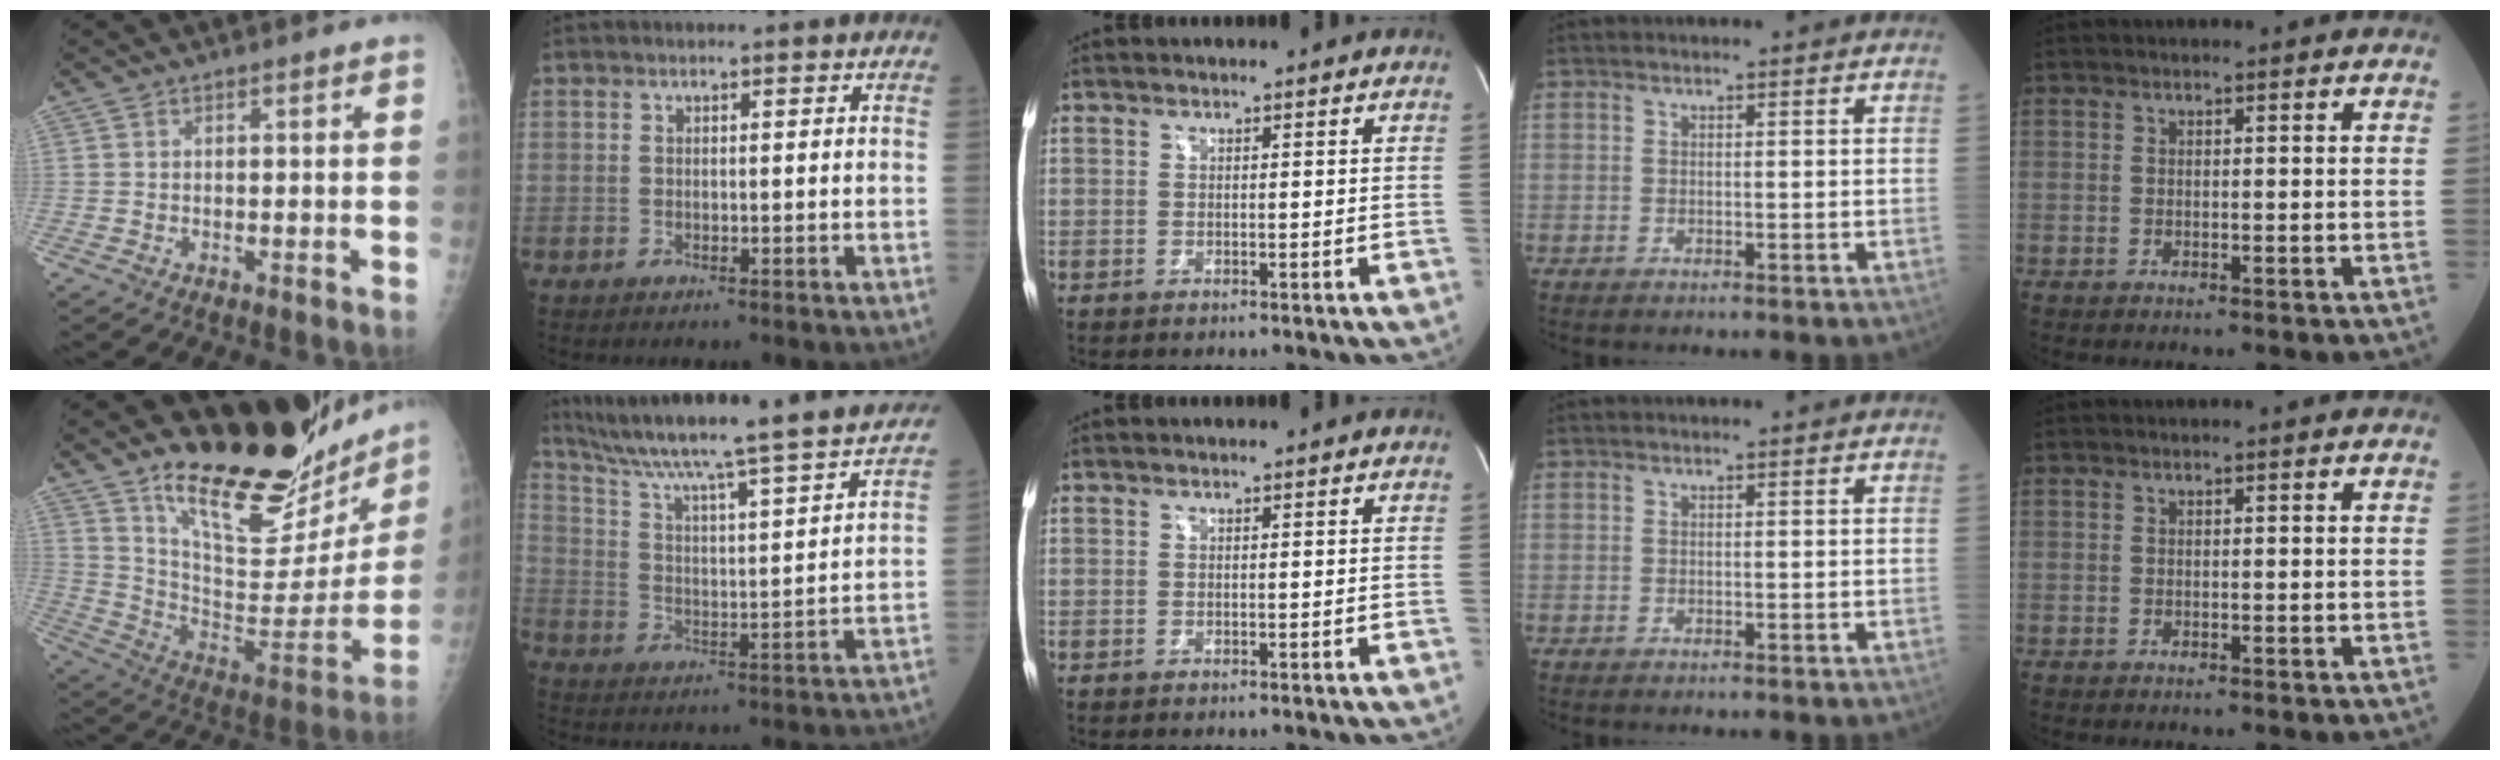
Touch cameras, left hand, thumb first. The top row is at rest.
{"thumb": {"total": 27.6, "force": [22.2, 8.7, 13.8], "torque": [-0.174, -0.145, 0.333]}, "index": {"total": 26.3, "force": [23.1, -1.1, 12.5], "torque": [-0.208, -0.044, 0.327]}}